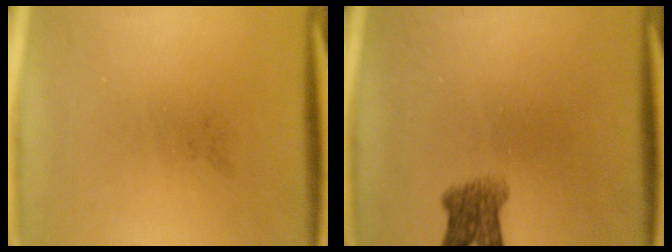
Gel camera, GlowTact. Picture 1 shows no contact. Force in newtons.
{"total": 4.0}